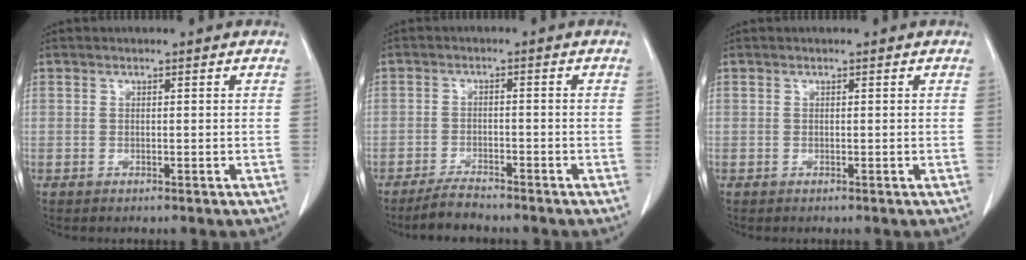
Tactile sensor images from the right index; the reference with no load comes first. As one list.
[{"total": 3.5, "force": [-3.3, 0.6, 1.2], "torque": [-0.027, -0.009, -0.059]}, {"total": 0.0}]